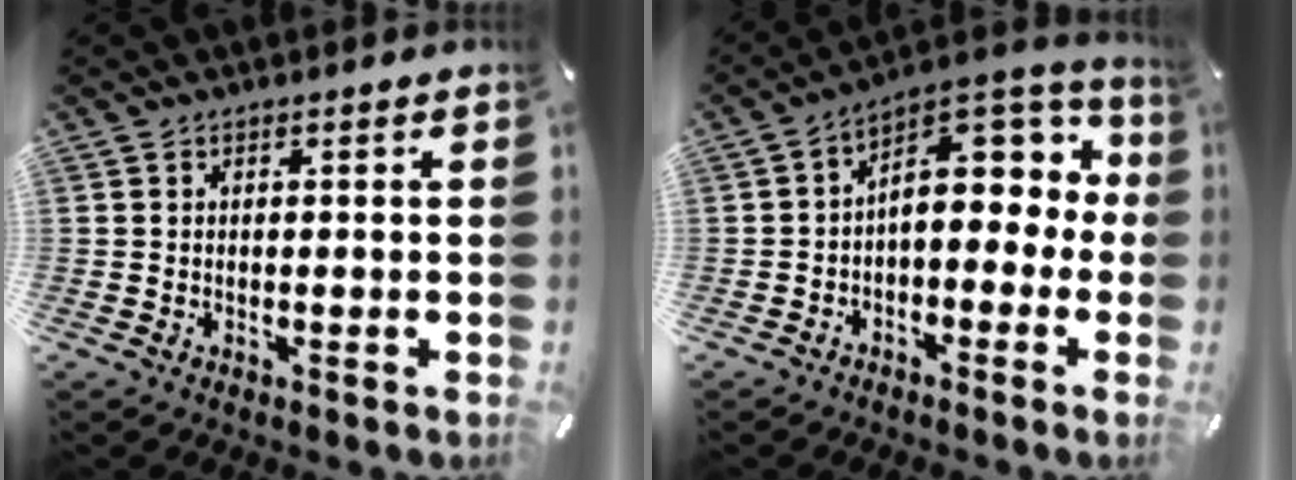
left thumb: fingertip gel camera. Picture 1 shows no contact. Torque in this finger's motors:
{"motor_torque": [0.23, 0.63, 1.28, 0.42, 0.14]}